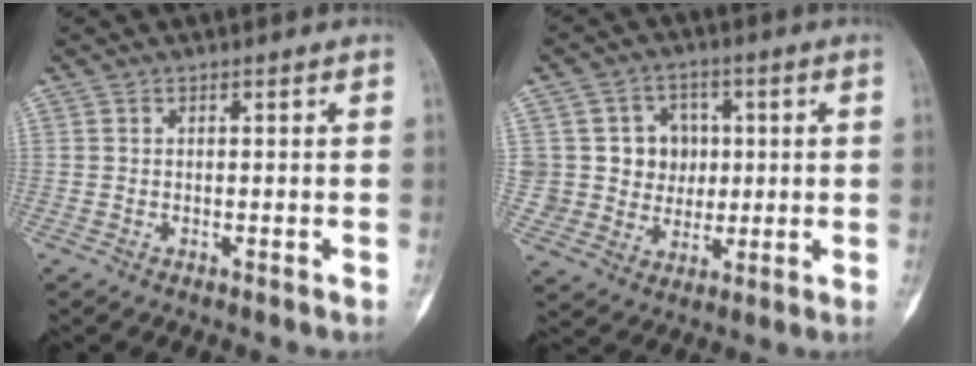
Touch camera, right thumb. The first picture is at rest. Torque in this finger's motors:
{"motor_torque": [-0.04, -0.14, 0.41, 0.09, 0.01]}